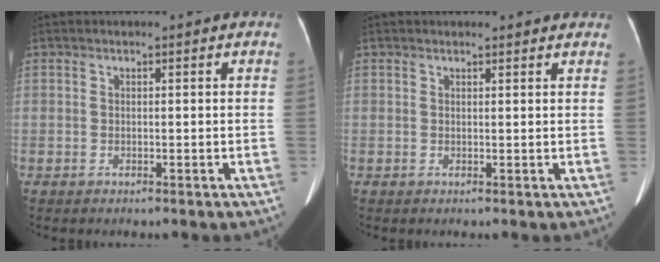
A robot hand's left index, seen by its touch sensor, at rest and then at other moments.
{"total": 4.1, "force": [3.9, 0.8, 1.2], "torque": [-0.009, 0.004, 0.036]}